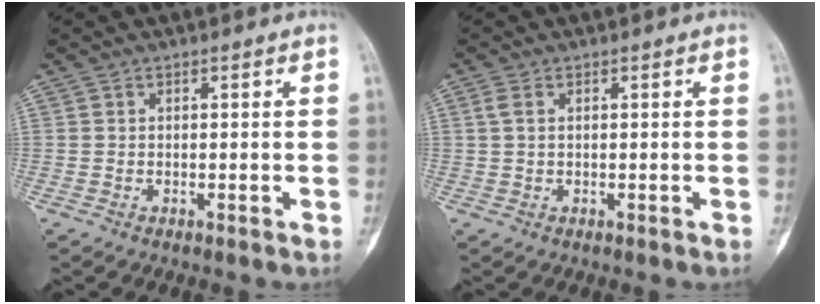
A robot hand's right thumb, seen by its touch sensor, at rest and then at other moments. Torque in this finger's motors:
{"motor_torque": [0.07, -0.07, 0.42, 0.07, 0.07]}